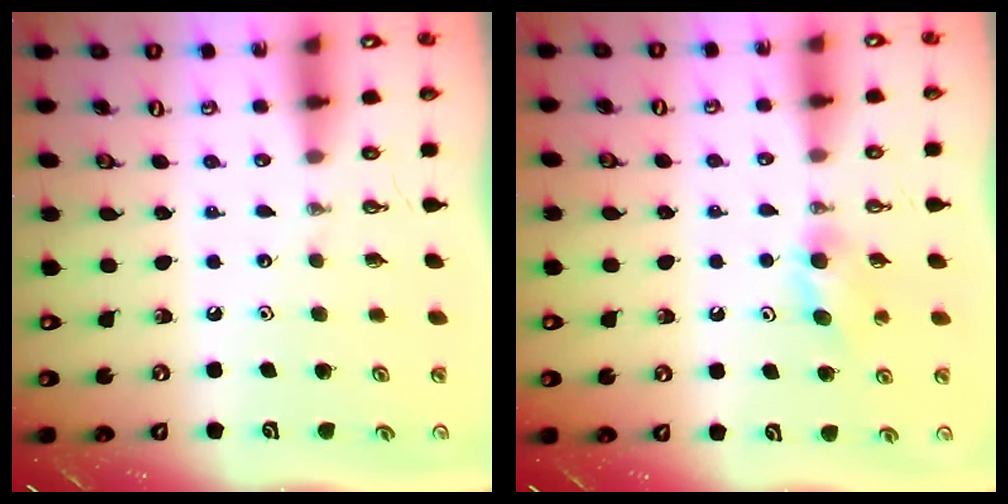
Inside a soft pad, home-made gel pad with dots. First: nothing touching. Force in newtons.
{"total": 7.1, "press": 3.4, "slide": 6.3}